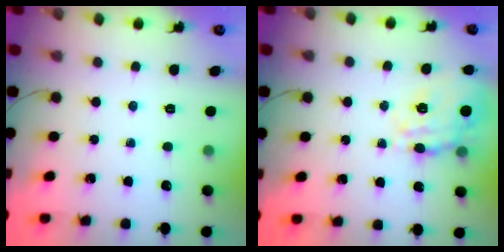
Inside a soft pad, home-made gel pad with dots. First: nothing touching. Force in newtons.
{"total": 14.6, "press": 14.5, "slide": 2.1}